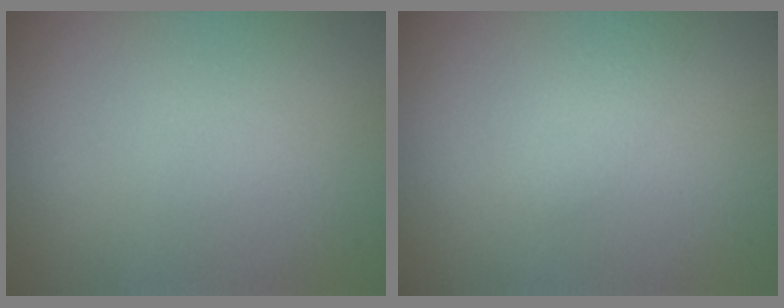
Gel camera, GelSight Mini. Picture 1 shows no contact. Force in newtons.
{"total": 1.5, "press": 1.5, "slide": 0.1}